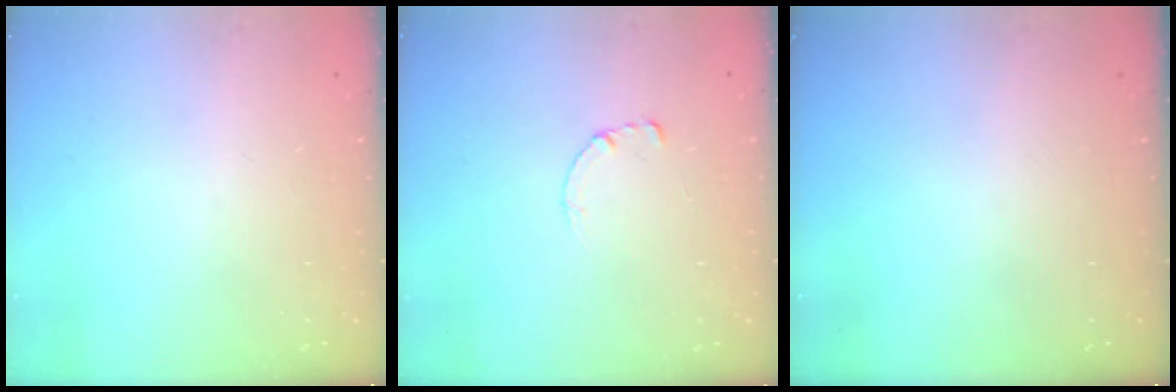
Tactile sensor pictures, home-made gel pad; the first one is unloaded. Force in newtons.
{"total": 0.7, "press": 0.6, "slide": 0.1}
{"total": 0.0}